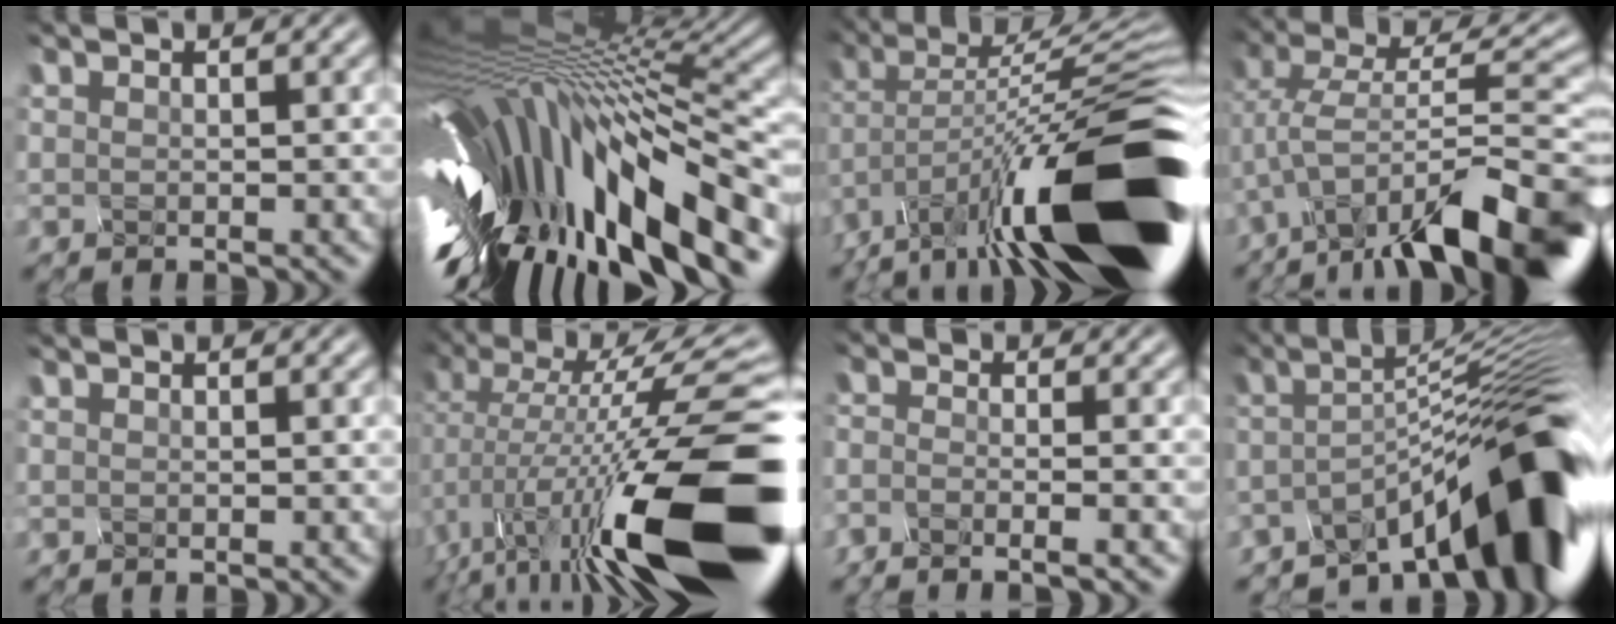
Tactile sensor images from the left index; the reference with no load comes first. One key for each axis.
{"total": 17.0, "fx": -4.4, "fy": 5.1, "fz": 15.6, "tx": -0.287, "ty": -0.012, "tz": -0.063}
{"total": 17.2, "fx": -8.7, "fy": 4.3, "fz": 14.2, "tx": -0.227, "ty": 0.009, "tz": -0.146}
{"total": 13.6, "fx": -7.8, "fy": 3.8, "fz": 10.5, "tx": -0.181, "ty": 0.016, "tz": -0.125}
{"total": 0.0}
{"total": 17.8, "fx": -4.2, "fy": 5.2, "fz": 16.5, "tx": -0.263, "ty": 0.014, "tz": -0.073}
{"total": 2.9, "fx": -2.0, "fy": 1.2, "fz": 1.7, "tx": 0.008, "ty": 0.001, "tz": -0.060}
{"total": 11.9, "fx": -6.6, "fy": 2.4, "fz": 9.6, "tx": -0.119, "ty": 0.011, "tz": -0.104}